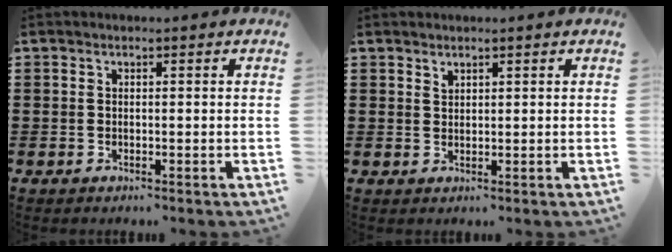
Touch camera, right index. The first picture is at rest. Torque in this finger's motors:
{"motor_torque": [-0.30, 0.27, -0.01, -0.01]}